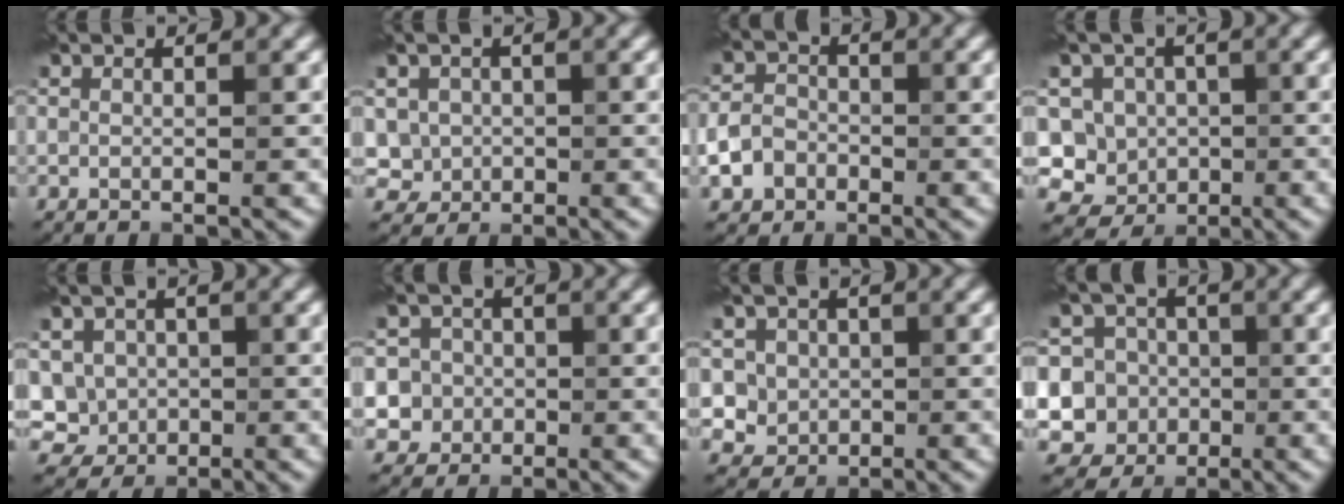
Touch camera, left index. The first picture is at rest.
{"total": 2.8, "force": [0.2, 2.6, 0.8], "torque": [-0.007, -0.004, 0.005]}
{"total": 3.4, "force": [-1.3, 2.8, 1.5], "torque": [-0.022, -0.003, -0.030]}
{"total": 6.6, "force": [0.0, 6.3, 1.9], "torque": [-0.017, 0.020, -0.033]}
{"total": 5.0, "force": [0.0, 4.7, 1.6], "torque": [-0.025, 0.018, -0.012]}
{"total": 5.7, "force": [-0.4, 5.6, 1.2], "torque": [-0.001, 0.022, -0.026]}
{"total": 4.2, "force": [0.8, 3.9, 1.4], "torque": [-0.013, 0.002, 0.011]}
{"total": 8.5, "force": [-0.2, 8.1, 2.6], "torque": [-0.054, 0.033, -0.041]}